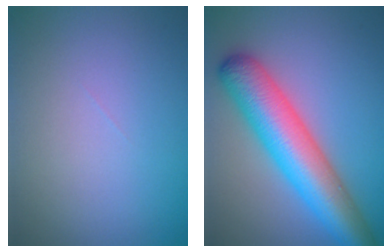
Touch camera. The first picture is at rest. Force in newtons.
{"total": 8.4, "press": 8.4, "slide": 0.3}